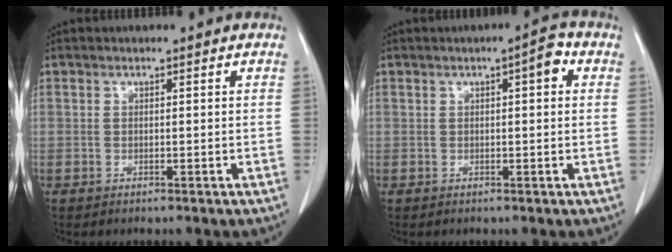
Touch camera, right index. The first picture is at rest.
{"total": 3.0, "force": [0.9, 0.7, 2.8], "torque": [-0.034, 0.009, 0.009]}